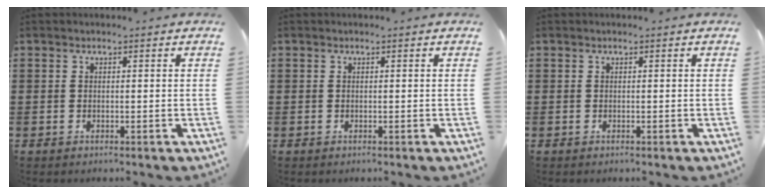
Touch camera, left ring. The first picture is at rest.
{"total": 0.0}
{"total": 0.0}